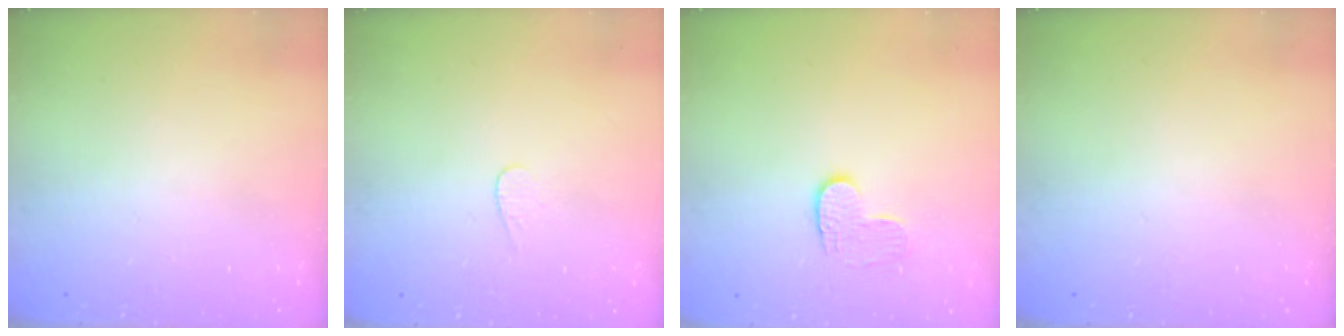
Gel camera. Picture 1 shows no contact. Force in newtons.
{"total": 3.1, "press": 3.0, "slide": 0.3}
{"total": 5.7, "press": 5.7, "slide": 0.4}
{"total": 0.0}